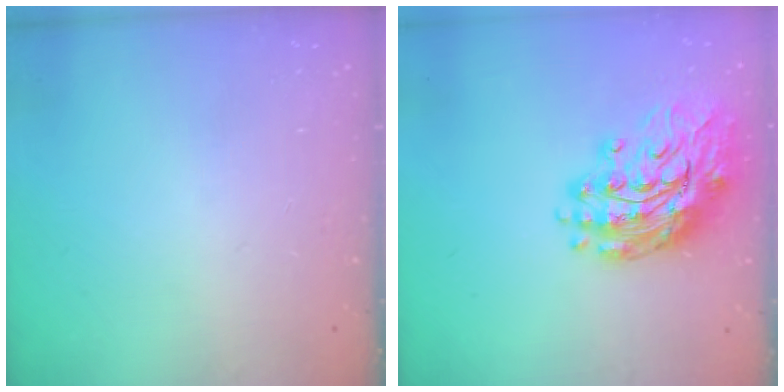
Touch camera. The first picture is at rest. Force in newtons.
{"total": 16.6, "press": 16.5, "slide": 1.7}